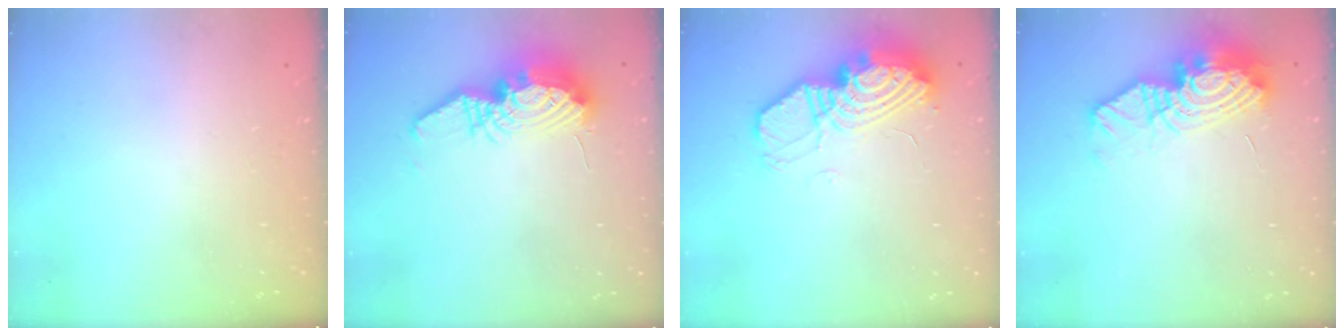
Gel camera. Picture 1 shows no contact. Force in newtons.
{"total": 13.3, "press": 13.2, "slide": 1.7}
{"total": 18.1, "press": 16.9, "slide": 6.5}
{"total": 15.9, "press": 15.9, "slide": 1.2}